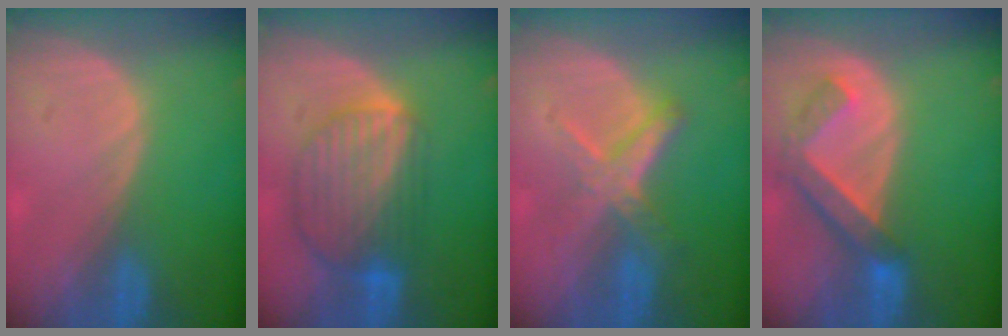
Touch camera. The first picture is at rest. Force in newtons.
{"total": 9.0, "press": 7.7, "slide": 4.6}
{"total": 5.9, "press": 5.4, "slide": 2.2}
{"total": 6.2, "press": 6.0, "slide": 1.4}